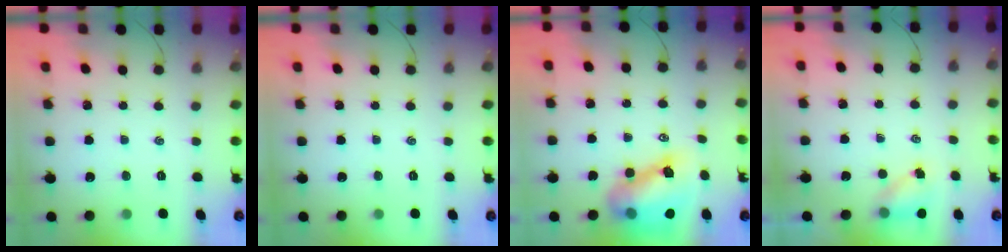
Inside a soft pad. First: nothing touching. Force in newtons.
{"total": 0.0}
{"total": 13.3, "press": 12.7, "slide": 4.1}
{"total": 4.0, "press": 3.9, "slide": 0.6}